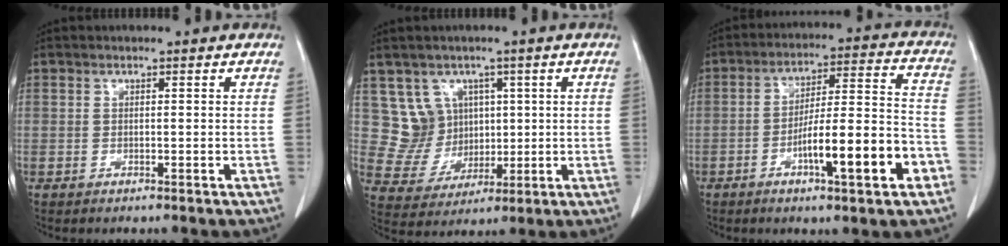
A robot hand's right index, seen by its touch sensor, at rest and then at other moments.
{"total": 7.3, "force": [2.8, 6.6, 0.9], "torque": [-0.022, 0.027, 0.067]}
{"total": 14.0, "force": [-5.7, 1.5, 12.7], "torque": [-0.201, 0.011, -0.085]}